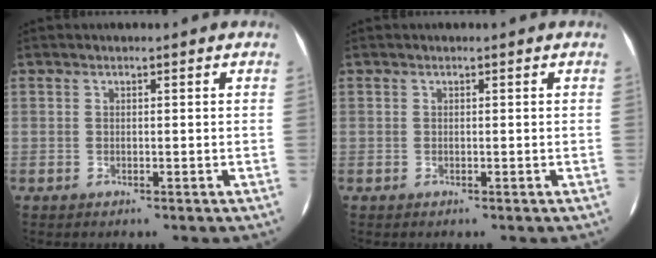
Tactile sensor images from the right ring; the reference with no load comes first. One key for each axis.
{"total": 0.0}